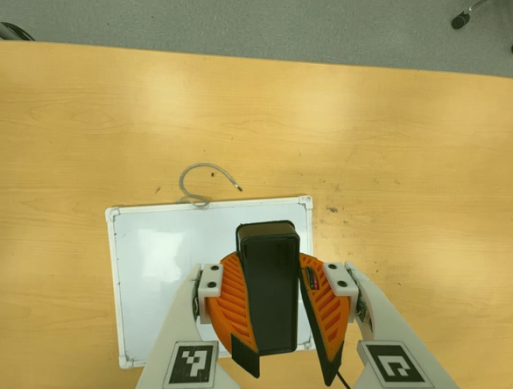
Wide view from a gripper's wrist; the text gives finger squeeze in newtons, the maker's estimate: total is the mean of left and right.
{"total": 10.9, "left": 10.7, "right": 11.2}